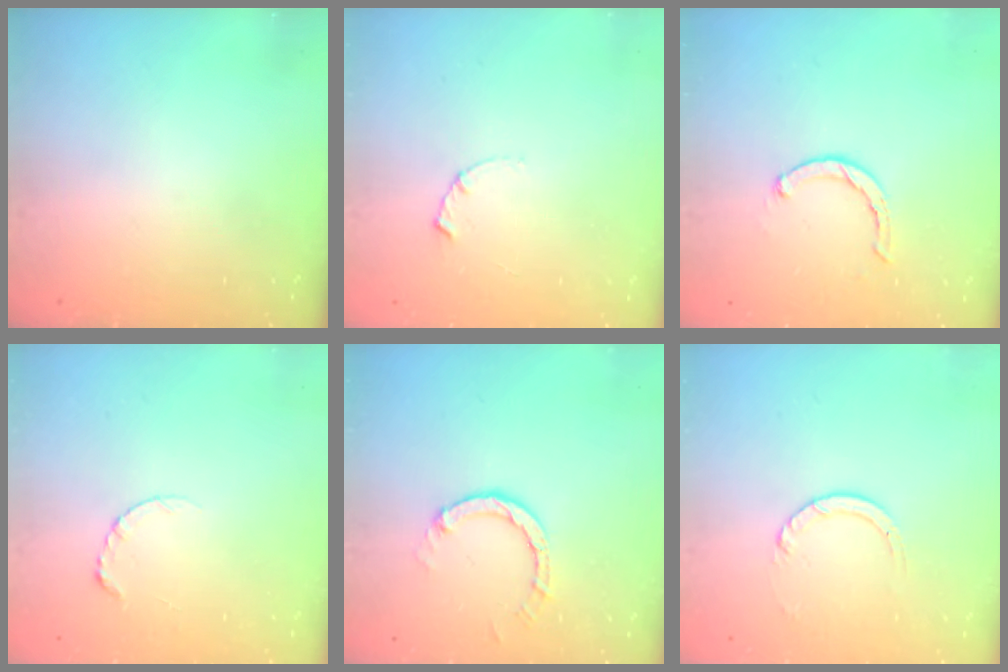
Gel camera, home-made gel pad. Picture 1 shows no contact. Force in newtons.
{"total": 1.7, "press": 1.6, "slide": 0.3}
{"total": 1.5, "press": 1.5, "slide": 0.3}
{"total": 3.4, "press": 3.4, "slide": 0.4}
{"total": 3.2, "press": 3.2, "slide": 0.2}
{"total": 3.9, "press": 3.9, "slide": 0.4}